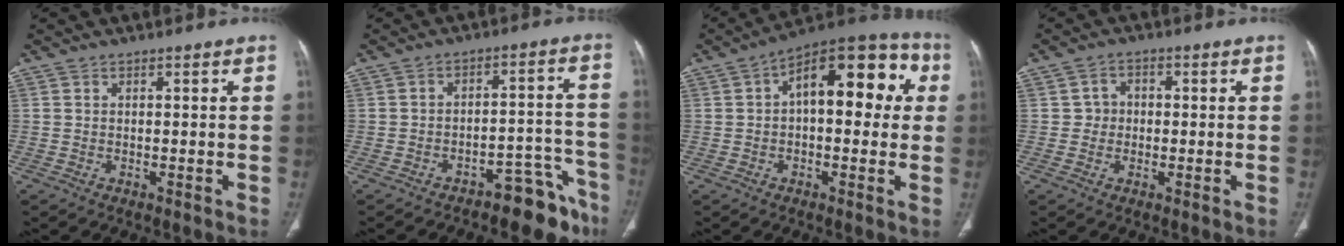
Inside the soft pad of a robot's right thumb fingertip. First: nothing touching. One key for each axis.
{"total": 10.2, "fx": -8.0, "fy": 4.1, "fz": 4.7, "tx": -0.018, "ty": 0.097, "tz": -0.113}
{"total": 17.3, "fx": 3.0, "fy": 8.7, "fz": 14.6, "tx": -0.155, "ty": 0.041, "tz": 0.032}
{"total": 3.2, "fx": -0.2, "fy": 3.1, "fz": 1.1, "tx": 0.003, "ty": 0.009, "tz": -0.010}